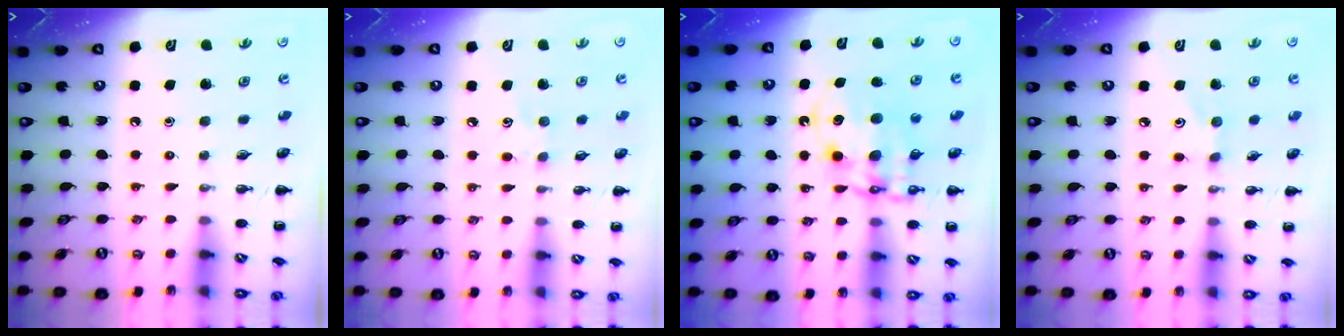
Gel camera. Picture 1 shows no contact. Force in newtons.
{"total": 4.8, "press": 4.6, "slide": 1.3}
{"total": 10.7, "press": 10.4, "slide": 2.7}
{"total": 3.7, "press": 3.6, "slide": 0.8}